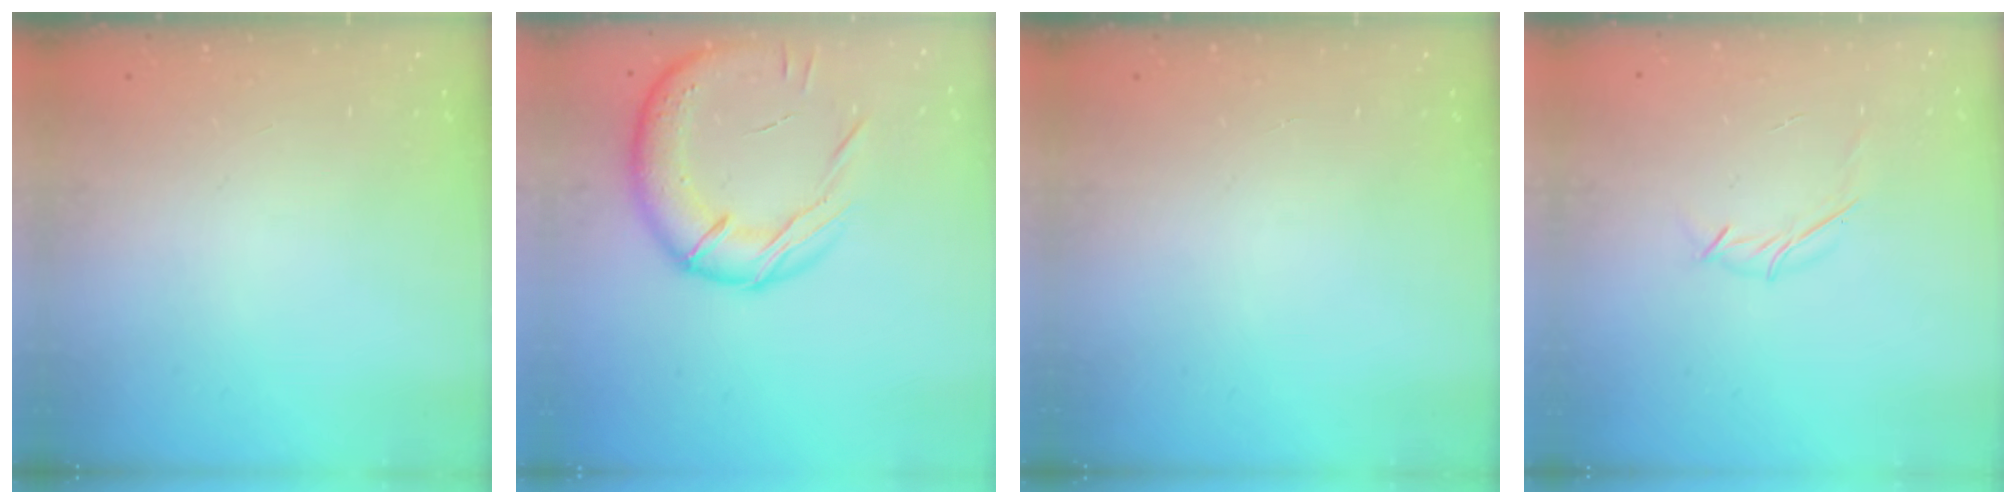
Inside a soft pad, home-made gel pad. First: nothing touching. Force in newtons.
{"total": 17.7, "press": 17.4, "slide": 3.2}
{"total": 0.0}
{"total": 3.9, "press": 3.8, "slide": 0.8}